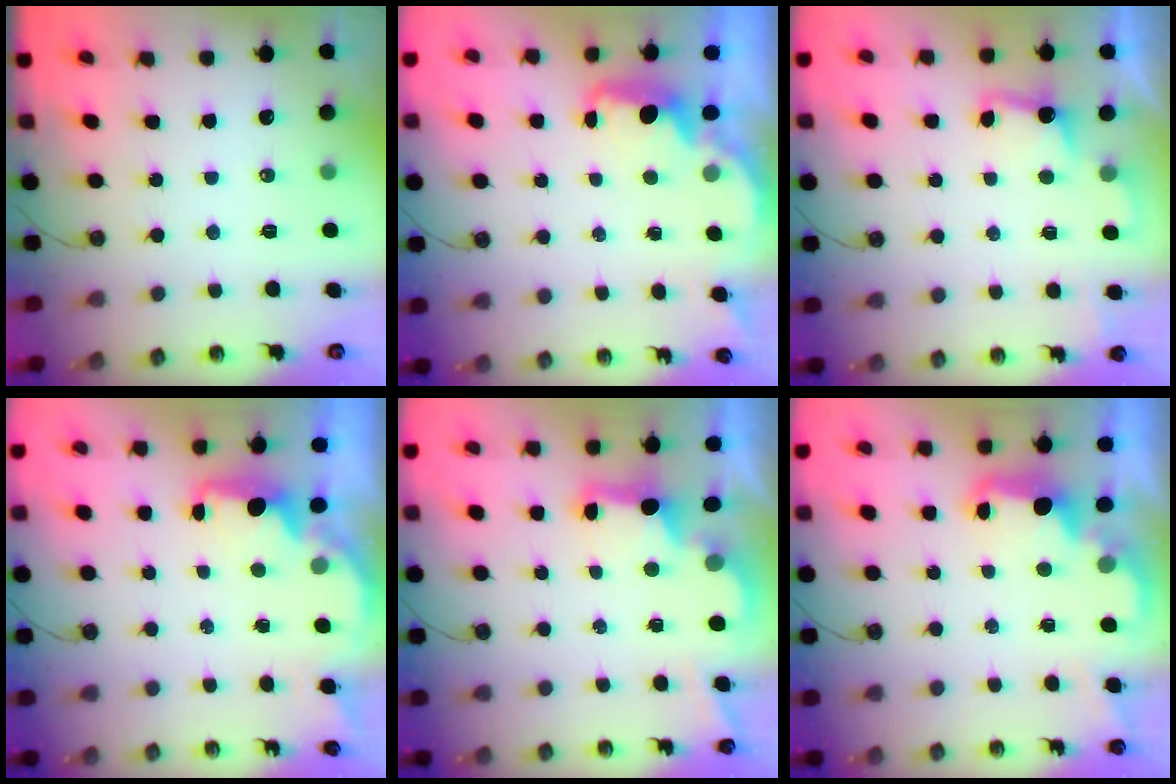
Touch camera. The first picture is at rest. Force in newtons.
{"total": 2.2, "press": 2.1, "slide": 0.7}
{"total": 2.0, "press": 1.7, "slide": 0.9}
{"total": 2.1, "press": 2.0, "slide": 0.5}
{"total": 2.9, "press": 2.8, "slide": 0.9}
{"total": 2.9, "press": 2.8, "slide": 0.9}